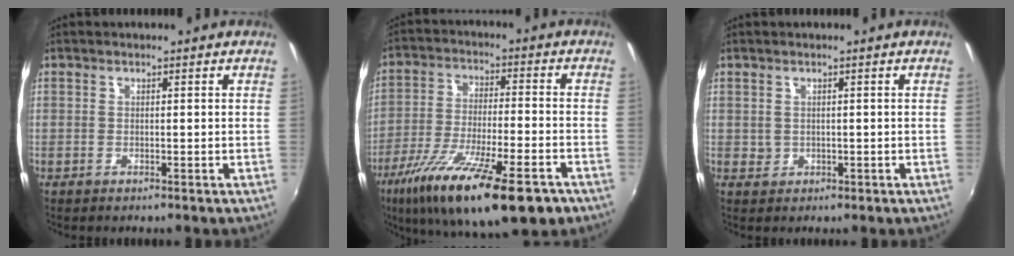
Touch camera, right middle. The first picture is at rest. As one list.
[{"total": 21.5, "force": [-13.3, 5.2, 16.1], "torque": [-0.293, -0.061, -0.219]}, {"total": 1.4, "force": [0.2, 1.3, 0.3], "torque": [0.001, 0.002, 0.004]}]